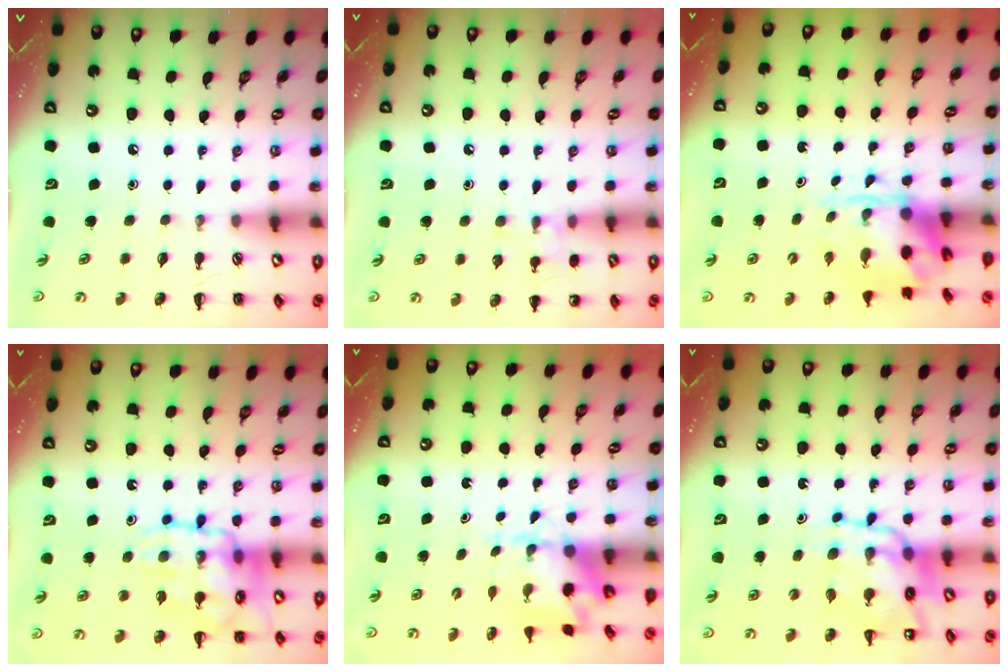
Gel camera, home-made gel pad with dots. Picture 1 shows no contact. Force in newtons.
{"total": 7.8, "press": 7.4, "slide": 2.2}
{"total": 3.6, "press": 3.5, "slide": 1.0}
{"total": 16.1, "press": 16.0, "slide": 1.5}
{"total": 3.4, "press": 3.4, "slide": 0.5}
{"total": 12.1, "press": 11.5, "slide": 3.7}